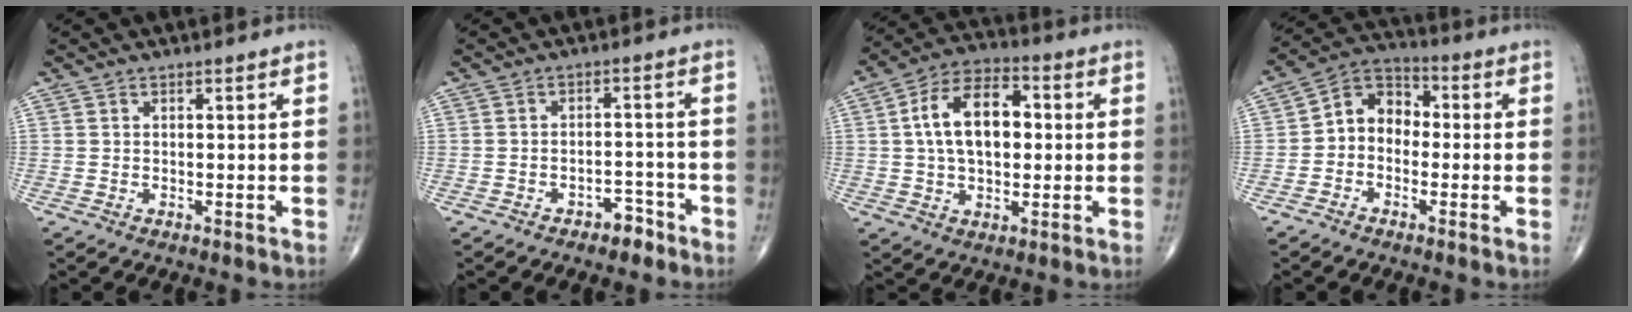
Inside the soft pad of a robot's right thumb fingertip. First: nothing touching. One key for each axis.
{"total": 3.8, "fx": -2.7, "fy": 2.0, "fz": 1.7, "tx": -0.013, "ty": 0.027, "tz": -0.036}
{"total": 13.9, "fx": 1.5, "fy": 8.3, "fz": 11.1, "tx": -0.177, "ty": 0.023, "tz": 0.018}
{"total": 8.0, "fx": -1.0, "fy": 6.4, "fz": 4.8, "tx": -0.051, "ty": 0.036, "tz": -0.040}